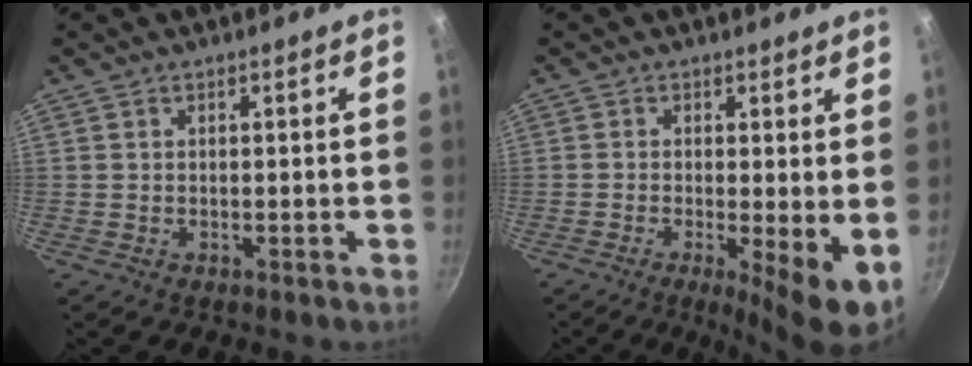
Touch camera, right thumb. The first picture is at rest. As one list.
[{"total": 6.8, "force": [-0.9, 1.3, 6.6], "torque": [-0.101, -0.011, -0.014]}]